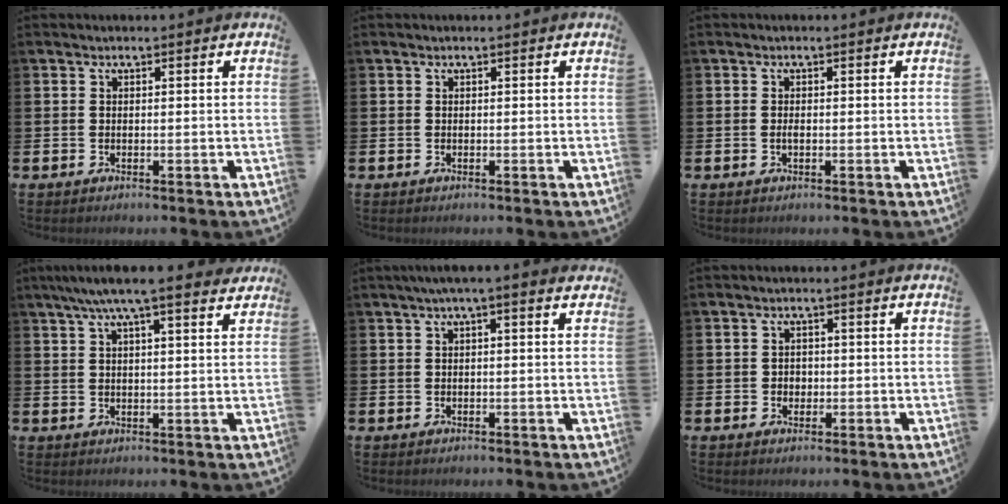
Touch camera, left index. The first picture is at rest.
{"total": 0.0}
{"total": 0.8, "force": [-0.1, 0.3, 0.7], "torque": [-0.009, -0.003, -0.004]}
{"total": 6.2, "force": [5.3, 0.6, 3.2], "torque": [-0.065, -0.013, 0.092]}
{"total": 1.7, "force": [0.9, 0.0, 1.4], "torque": [-0.023, 0.001, 0.014]}
{"total": 1.5, "force": [0.1, 1.5, 0.5], "torque": [0.001, 0.004, -0.004]}